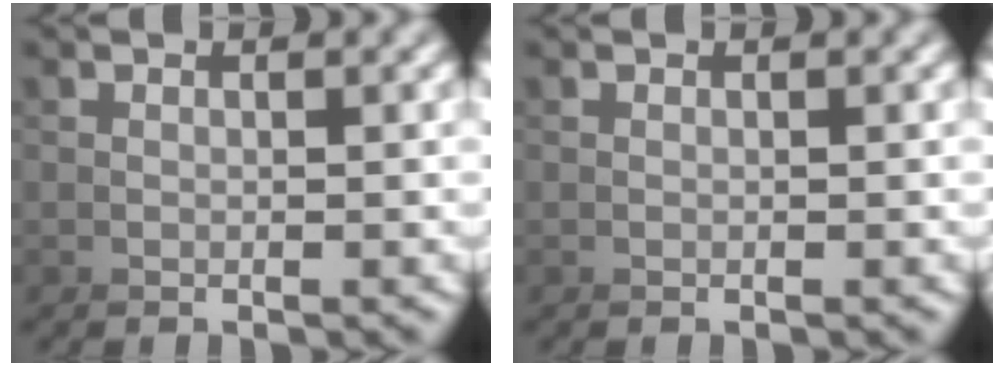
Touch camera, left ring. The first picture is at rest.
{"total": 0.0}